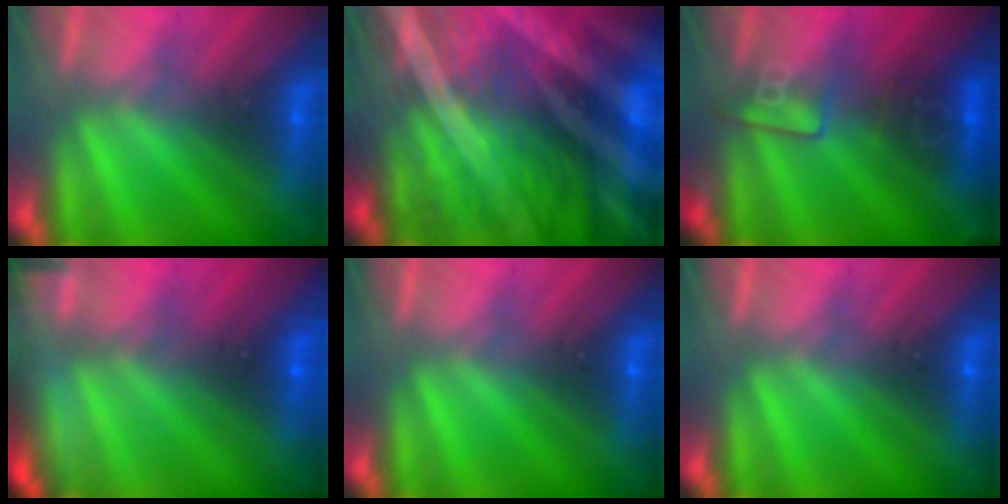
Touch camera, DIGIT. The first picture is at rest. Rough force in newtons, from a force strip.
{"total": 9.7}
{"total": 2.4}
{"total": 7.1}
{"total": 0.0}
{"total": 0.0}